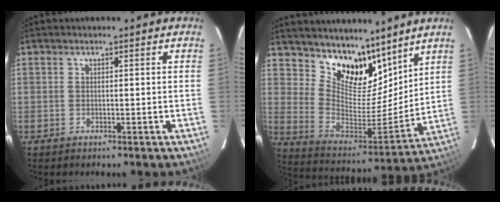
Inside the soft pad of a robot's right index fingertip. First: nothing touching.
{"total": 15.5, "force": [11.7, 7.7, 6.6], "torque": [-0.133, -0.017, 0.216]}